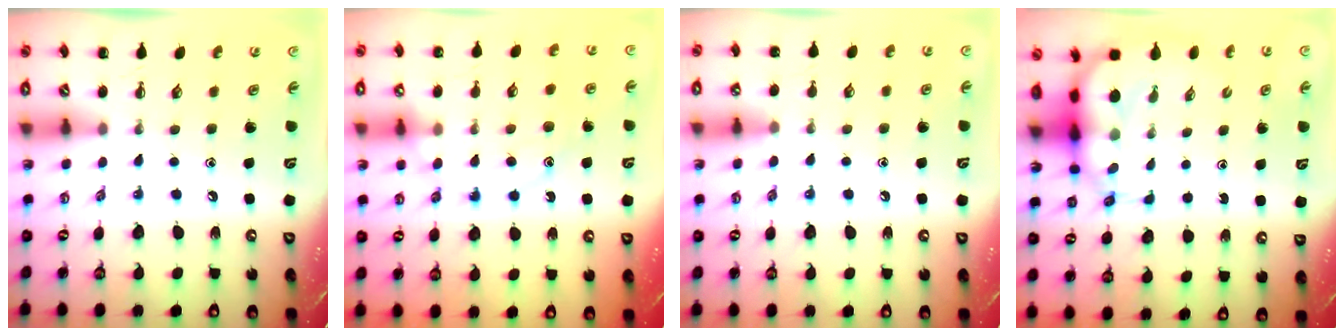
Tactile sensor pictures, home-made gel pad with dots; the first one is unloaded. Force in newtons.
{"total": 11.6, "press": 11.6, "slide": 0.6}
{"total": 6.2, "press": 5.8, "slide": 2.2}
{"total": 6.8, "press": 6.5, "slide": 1.9}